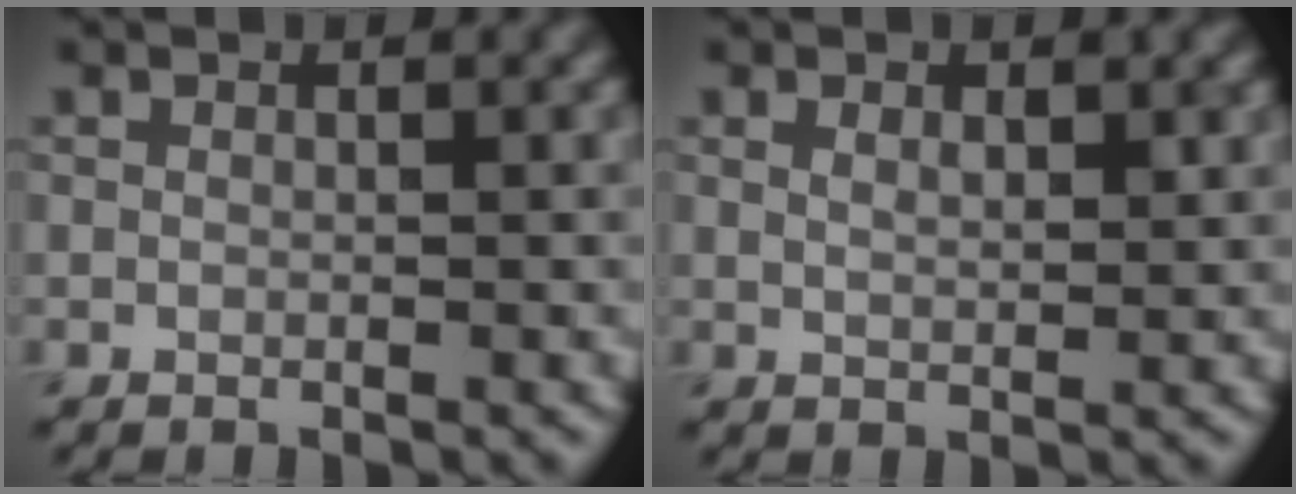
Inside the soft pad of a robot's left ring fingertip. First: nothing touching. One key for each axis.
{"total": 1.8, "fx": 0.9, "fy": 0.8, "fz": 1.3, "tx": -0.022, "ty": -0.003, "tz": 0.019}